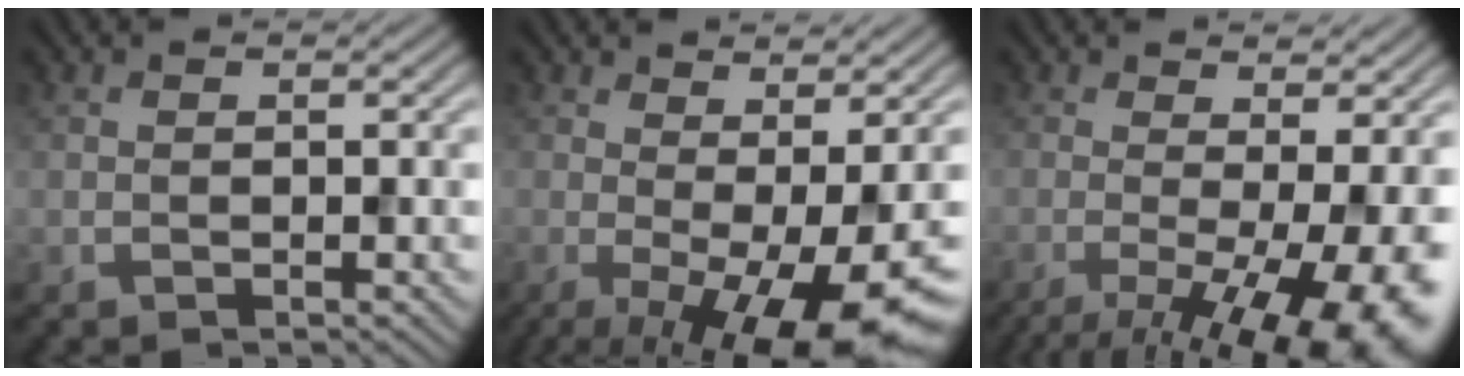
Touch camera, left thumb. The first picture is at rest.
{"total": 11.9, "force": [-3.3, 3.3, 11.0], "torque": [-0.145, -0.002, -0.044]}
{"total": 13.2, "force": [-4.0, 4.0, 11.9], "torque": [-0.162, -0.016, -0.047]}